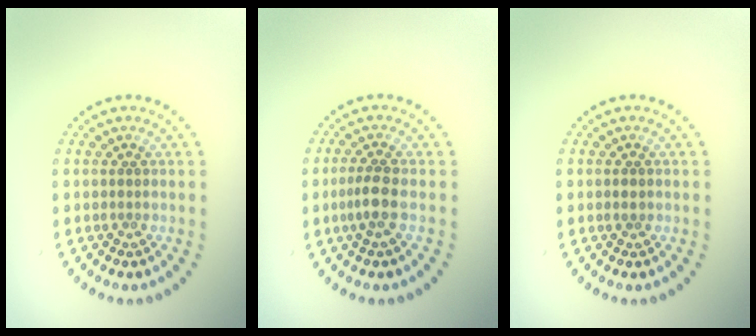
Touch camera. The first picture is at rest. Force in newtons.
{"total": 2.1, "press": 1.8, "slide": 1.2}
{"total": 1.0, "press": 0.9, "slide": 0.2}